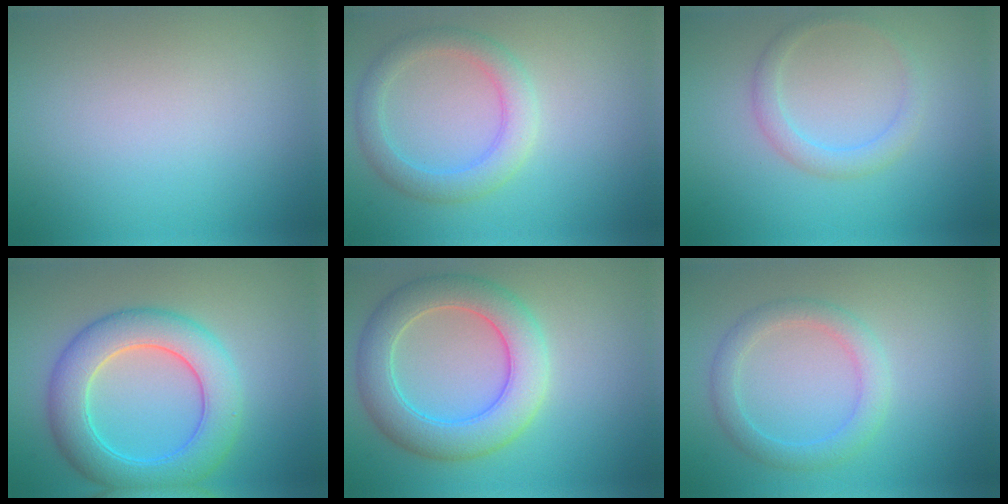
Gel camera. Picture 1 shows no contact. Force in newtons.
{"total": 3.4, "press": 3.4, "slide": 0.2}
{"total": 2.0, "press": 2.0, "slide": 0.1}
{"total": 7.0, "press": 7.0, "slide": 0.3}
{"total": 7.2, "press": 7.2, "slide": 0.2}
{"total": 2.9, "press": 2.9, "slide": 0.1}